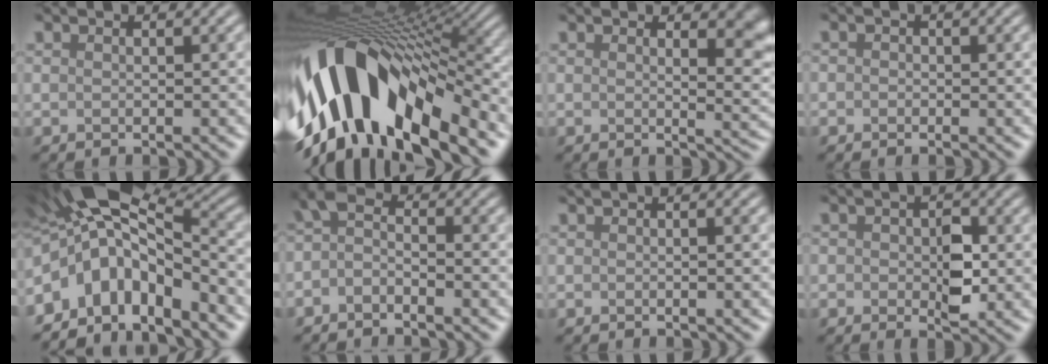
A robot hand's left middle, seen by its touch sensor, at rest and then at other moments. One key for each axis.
{"total": 14.5, "fx": -2.6, "fy": 6.7, "fz": 12.6, "tx": -0.239, "ty": 0.002, "tz": -0.022}
{"total": 4.8, "fx": 1.7, "fy": 1.6, "fz": 4.2, "tx": -0.030, "ty": 0.004, "tz": 0.031}
{"total": 1.0, "fx": -0.7, "fy": -0.3, "fz": -0.7, "tx": -0.005, "ty": -0.006, "tz": 0.004}
{"total": 10.3, "fx": -3.0, "fy": 5.3, "fz": 8.4, "tx": -0.160, "ty": 0.013, "tz": -0.046}
{"total": 1.9, "fx": -1.6, "fy": 0.5, "fz": 0.9, "tx": -0.039, "ty": 0.001, "tz": -0.023}
{"total": 0.9, "fx": -0.5, "fy": -0.6, "fz": -0.3, "tx": -0.010, "ty": -0.007, "tz": 0.008}
{"total": 2.3, "fx": -0.8, "fy": 1.1, "fz": 1.8, "tx": -0.043, "ty": -0.006, "tz": 0.006}